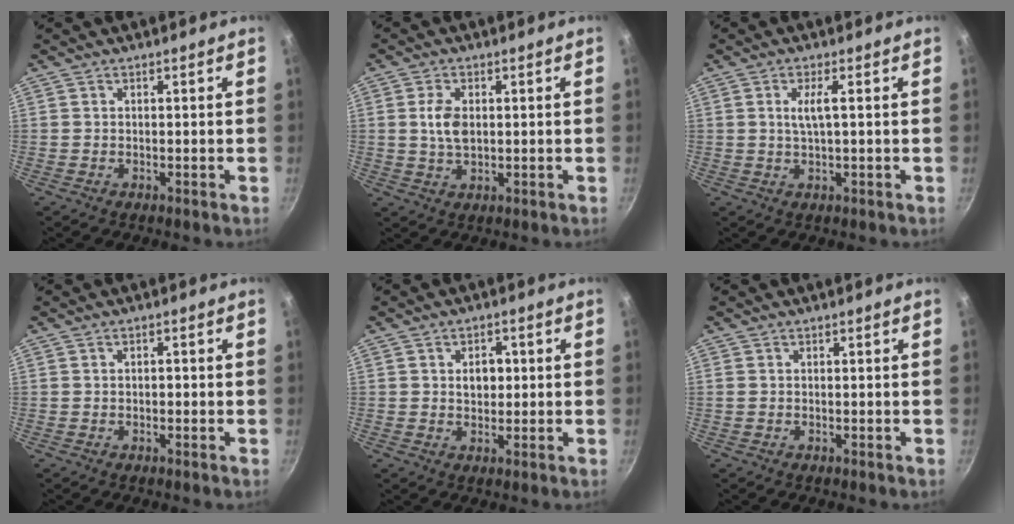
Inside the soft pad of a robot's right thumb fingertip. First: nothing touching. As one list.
[{"total": 5.2, "force": [0.7, 3.0, 4.2], "torque": [-0.082, -0.003, 0.015]}, {"total": 3.4, "force": [0.6, 0.7, 3.3], "torque": [-0.075, 0.001, 0.014]}, {"total": 0.7, "force": [-0.1, 0.5, 0.5], "torque": [-0.003, 0.005, -0.003]}, {"total": 4.2, "force": [0.7, 3.0, 2.9], "torque": [-0.022, 0.000, 0.010]}, {"total": 0.7, "force": [0.0, 0.5, 0.5], "torque": [-0.015, 0.002, 0.004]}]